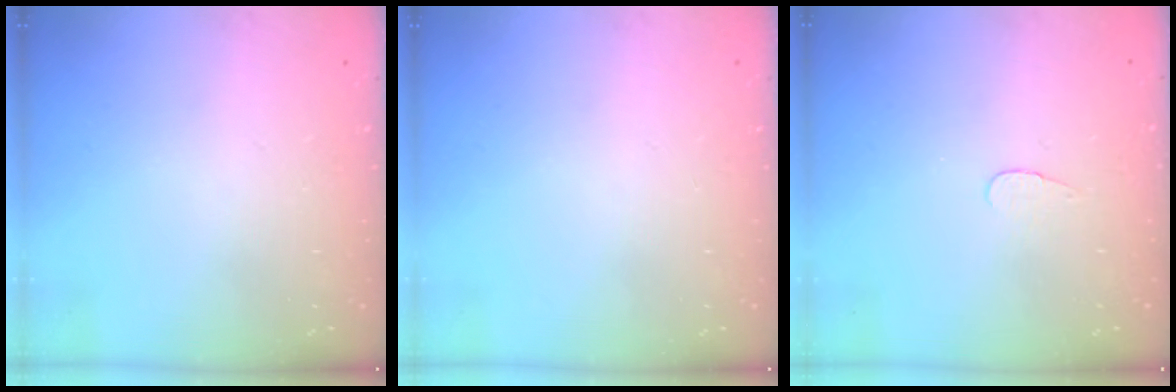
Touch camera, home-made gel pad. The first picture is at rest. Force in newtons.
{"total": 0.0}
{"total": 3.4, "press": 3.4, "slide": 0.4}